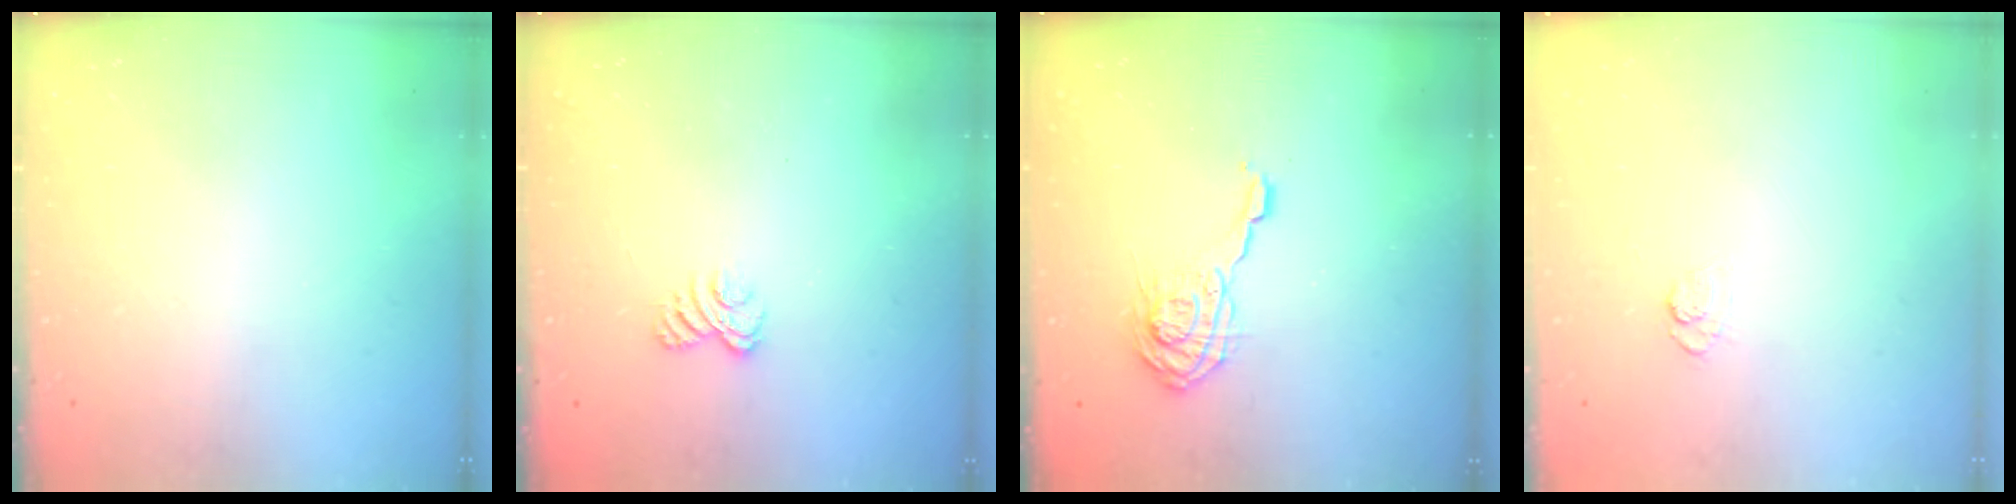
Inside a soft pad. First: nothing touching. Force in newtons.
{"total": 2.9, "press": 2.6, "slide": 1.3}
{"total": 9.9, "press": 9.9, "slide": 0.5}
{"total": 4.0, "press": 3.8, "slide": 1.4}